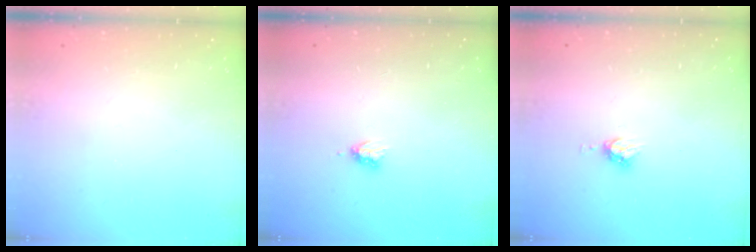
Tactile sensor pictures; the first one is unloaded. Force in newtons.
{"total": 2.9, "press": 2.9, "slide": 0.5}
{"total": 4.5, "press": 4.5, "slide": 0.0}